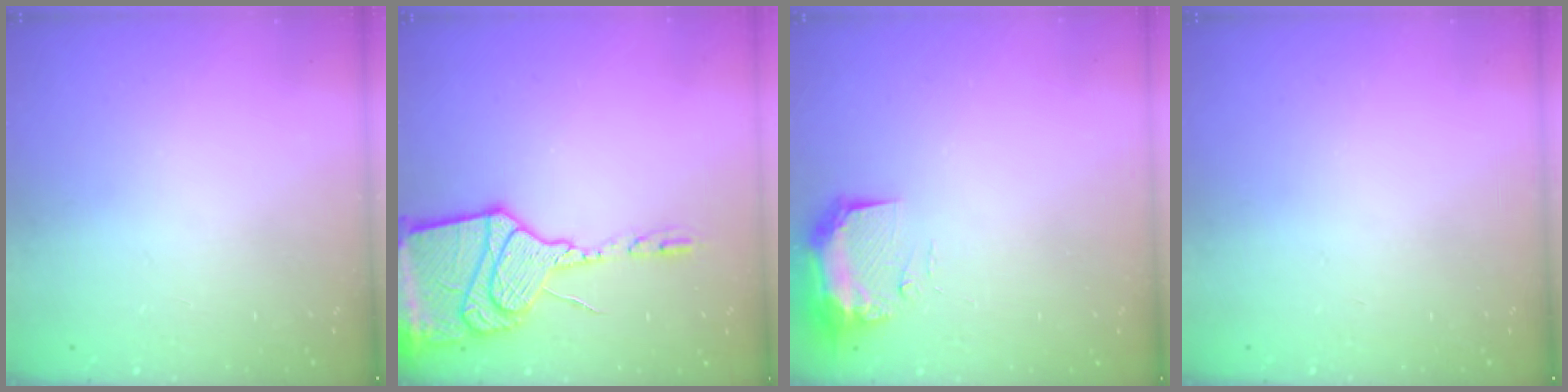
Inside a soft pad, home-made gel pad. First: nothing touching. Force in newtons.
{"total": 24.1, "press": 21.5, "slide": 10.8}
{"total": 9.2, "press": 9.0, "slide": 1.5}
{"total": 0.0}